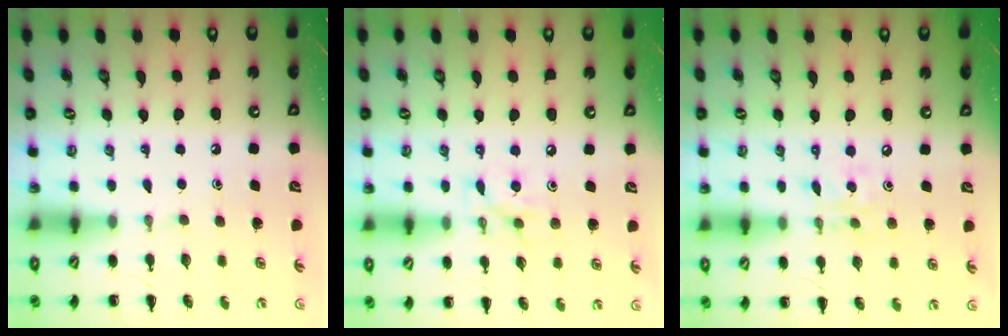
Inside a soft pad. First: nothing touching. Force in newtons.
{"total": 5.9, "press": 5.8, "slide": 1.0}
{"total": 5.5, "press": 5.4, "slide": 1.3}